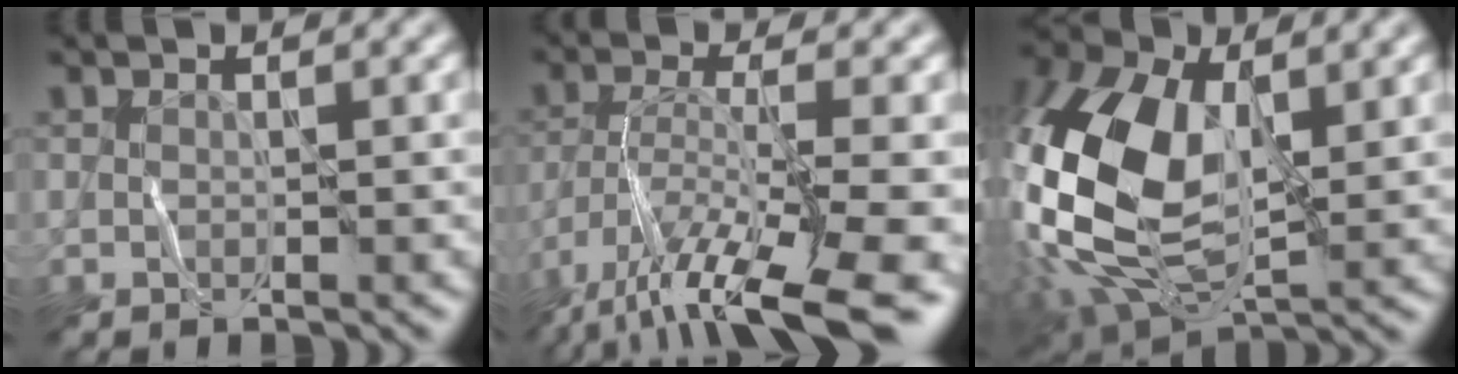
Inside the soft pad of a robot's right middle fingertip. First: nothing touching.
{"total": 13.7, "force": [-9.6, 2.5, 9.4], "torque": [-0.193, -0.011, -0.148]}
{"total": 14.7, "force": [0.6, 8.7, 11.8], "torque": [-0.307, -0.002, 0.013]}